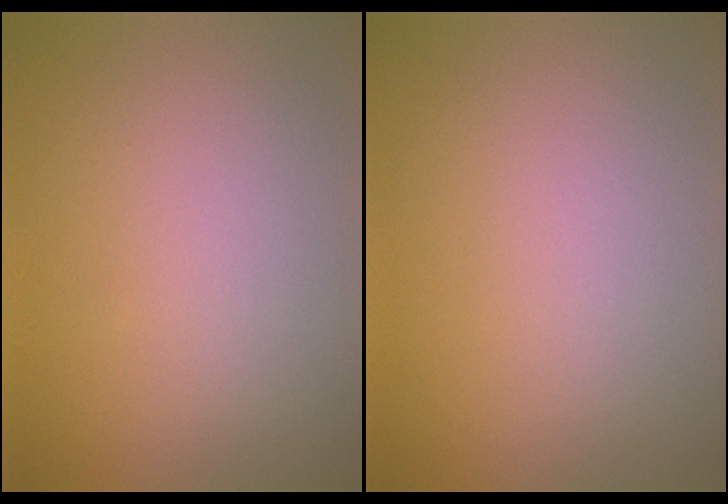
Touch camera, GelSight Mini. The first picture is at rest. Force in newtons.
{"total": 0.0}